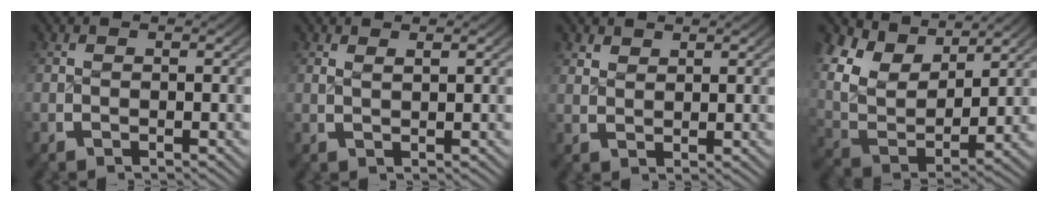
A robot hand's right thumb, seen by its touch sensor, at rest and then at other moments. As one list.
[{"total": 1.1, "force": [1.0, -0.1, 0.5], "torque": [-0.007, -0.001, 0.023]}, {"total": 1.7, "force": [1.6, 0.3, 0.2], "torque": [0.004, 0.001, 0.037]}, {"total": 10.3, "force": [2.7, 7.0, 7.1], "torque": [-0.175, -0.028, 0.056]}]